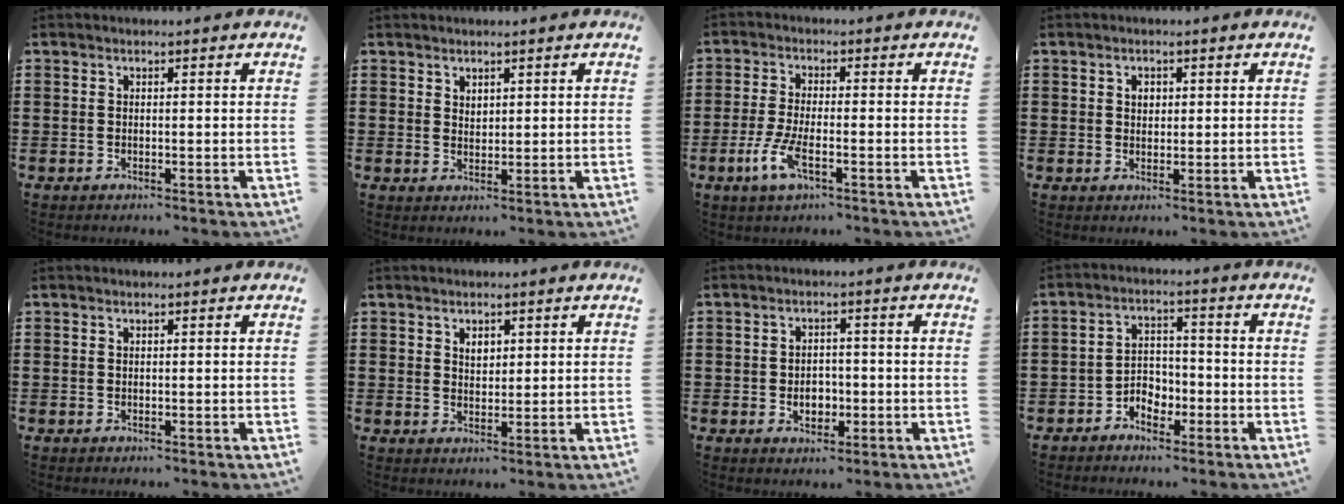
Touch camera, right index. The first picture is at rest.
{"total": 1.7, "force": [1.5, 0.8, 0.2], "torque": [-0.005, 0.003, 0.029]}
{"total": 5.2, "force": [-2.4, 1.4, 4.5], "torque": [-0.106, -0.015, -0.049]}
{"total": 1.6, "force": [0.5, 1.2, 0.9], "torque": [-0.020, 0.009, 0.009]}
{"total": 0.0}
{"total": 2.2, "force": [1.3, 1.4, 1.1], "torque": [-0.017, 0.003, 0.021]}
{"total": 3.3, "force": [-0.8, 2.6, 1.9], "torque": [-0.034, 0.002, -0.019]}
{"total": 3.6, "force": [-2.3, 2.5, 1.3], "torque": [-0.031, 0.011, -0.049]}